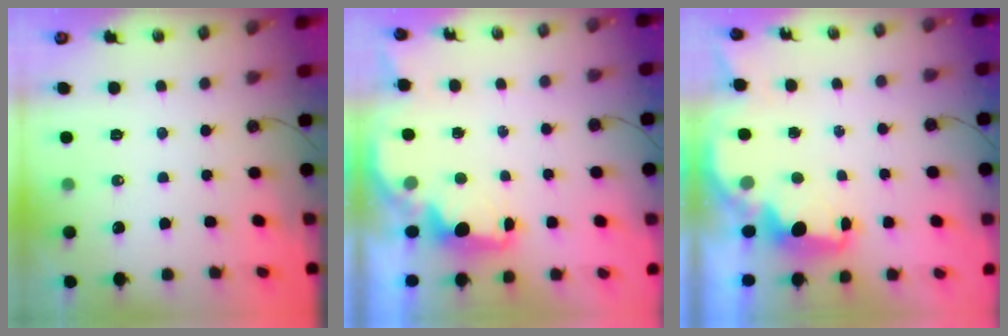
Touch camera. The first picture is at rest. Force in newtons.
{"total": 2.3, "press": 2.1, "slide": 0.8}
{"total": 3.4, "press": 3.3, "slide": 0.6}